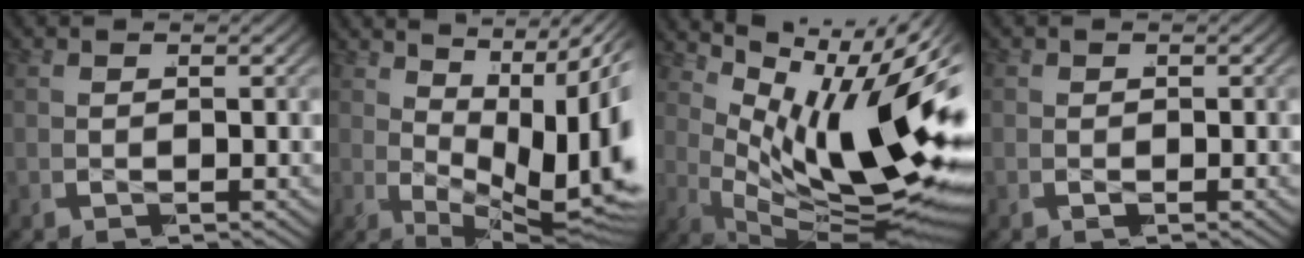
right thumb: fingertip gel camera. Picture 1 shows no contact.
{"total": 14.7, "force": [-2.4, 8.5, 11.7], "torque": [-0.209, -0.044, -0.015]}
{"total": 16.5, "force": [0.0, 8.4, 14.3], "torque": [-0.245, -0.013, 0.012]}
{"total": 0.8, "force": [-0.2, 0.7, 0.2], "torque": [-0.010, -0.008, 0.000]}